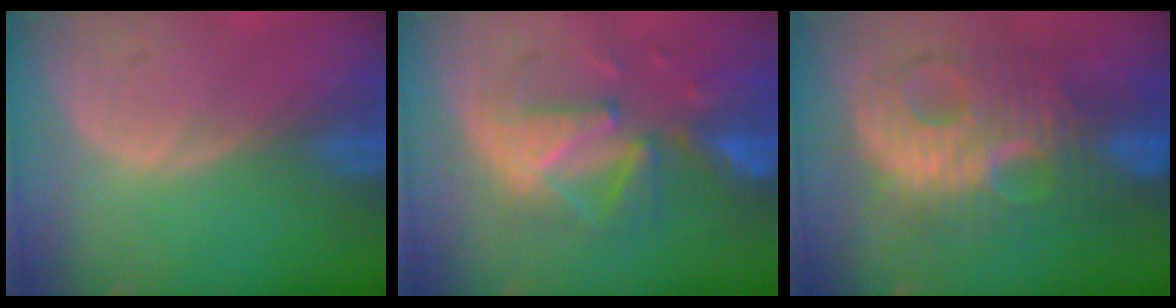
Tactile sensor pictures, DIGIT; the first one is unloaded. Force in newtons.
{"total": 9.7, "press": 8.8, "slide": 4.0}
{"total": 11.4, "press": 11.4, "slide": 0.7}